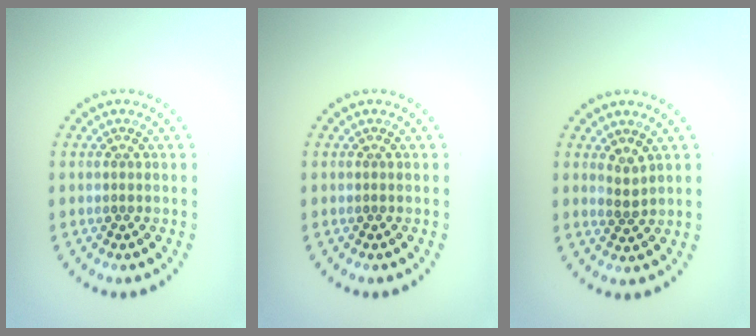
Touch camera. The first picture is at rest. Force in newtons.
{"total": 0.0}
{"total": 1.5, "press": 1.1, "slide": 1.0}